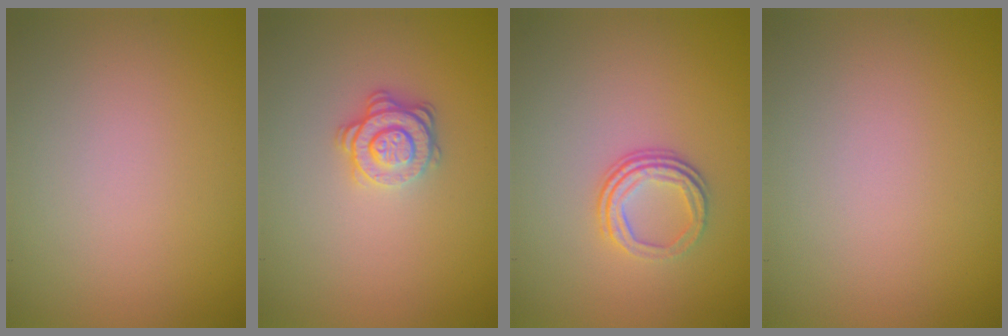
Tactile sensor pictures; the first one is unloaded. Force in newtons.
{"total": 3.0, "press": 2.6, "slide": 1.5}
{"total": 3.3, "press": 2.2, "slide": 2.4}
{"total": 0.0}